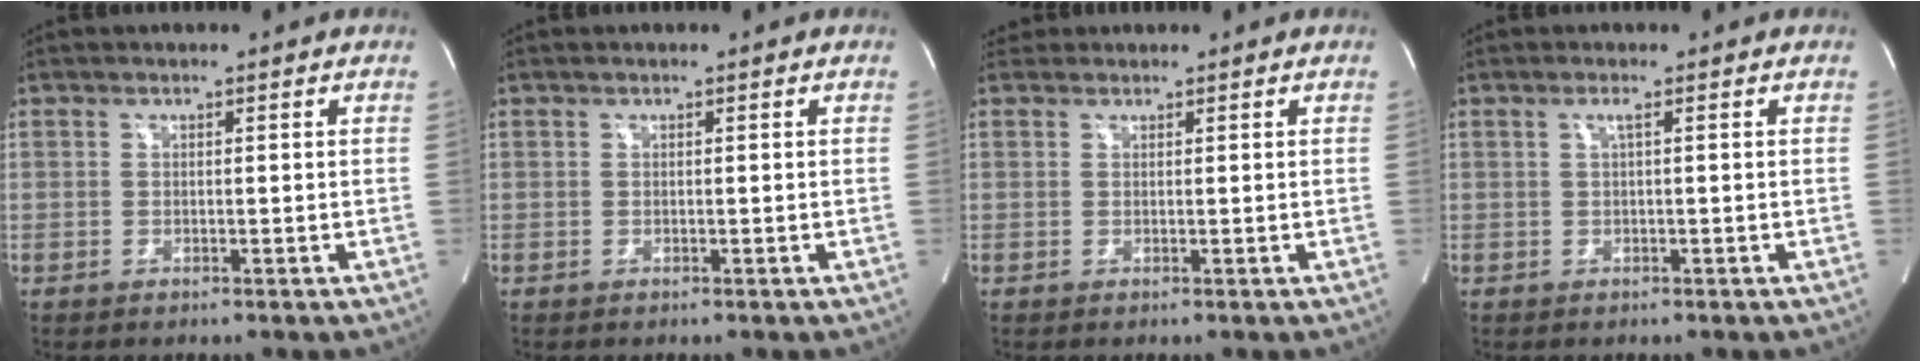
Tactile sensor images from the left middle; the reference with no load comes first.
{"total": 0.0}
{"total": 1.3, "force": [1.2, 0.5, -0.3], "torque": [-0.002, 0.013, 0.020]}
{"total": 0.9, "force": [0.3, -0.3, 0.8], "torque": [-0.021, -0.002, 0.008]}